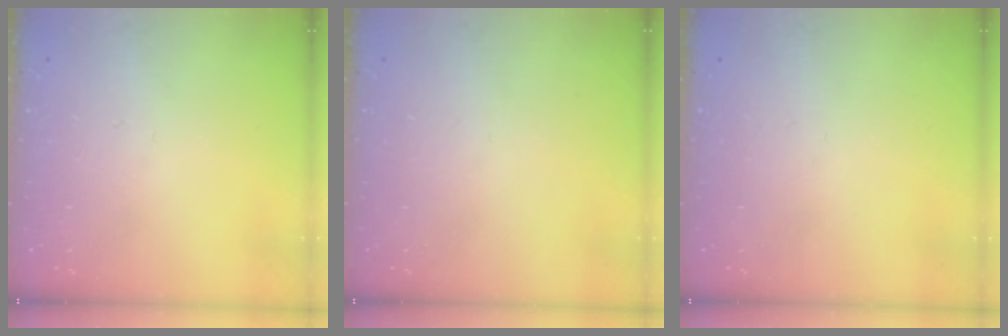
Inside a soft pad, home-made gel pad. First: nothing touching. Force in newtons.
{"total": 0.0}
{"total": 0.0}